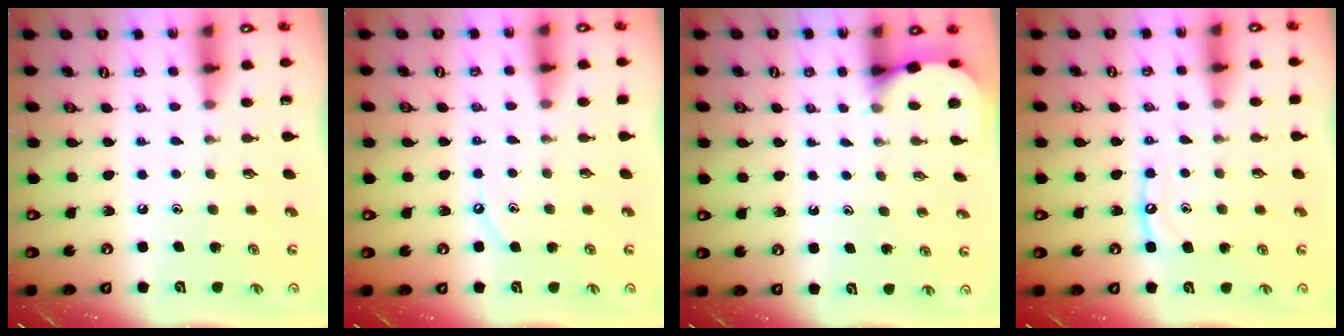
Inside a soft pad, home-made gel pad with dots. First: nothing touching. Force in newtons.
{"total": 4.2, "press": 4.2, "slide": 0.6}
{"total": 2.6, "press": 2.6, "slide": 0.2}
{"total": 7.3, "press": 7.3, "slide": 0.6}